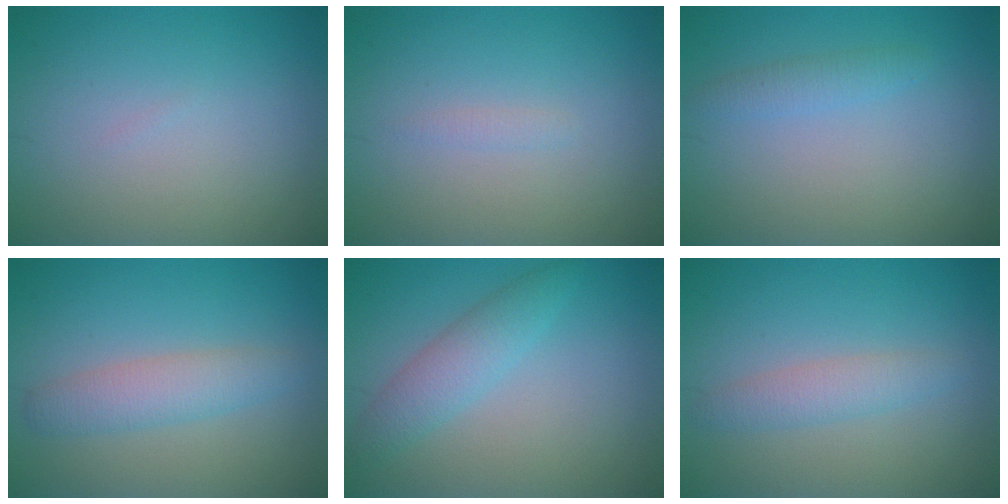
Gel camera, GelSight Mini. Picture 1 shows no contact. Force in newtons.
{"total": 0.6, "press": 0.6, "slide": 0.1}
{"total": 1.4, "press": 1.4, "slide": 0.1}
{"total": 3.0, "press": 3.0, "slide": 0.1}
{"total": 2.9, "press": 2.9, "slide": 0.1}
{"total": 2.1, "press": 2.1, "slide": 0.1}